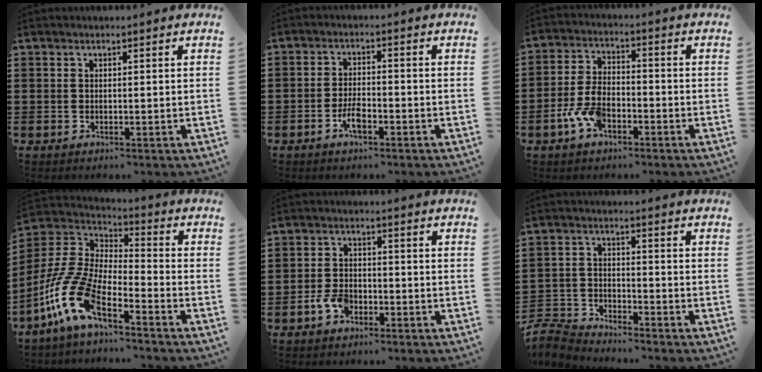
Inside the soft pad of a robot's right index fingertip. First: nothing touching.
{"total": 3.8, "force": [-1.9, 1.4, 2.9], "torque": [-0.064, 0.000, -0.039]}
{"total": 6.4, "force": [-3.1, 3.3, 4.5], "torque": [-0.116, 0.002, -0.067]}
{"total": 12.1, "force": [-8.2, 3.5, 8.1], "torque": [-0.218, -0.010, -0.176]}
{"total": 4.0, "force": [-2.3, 2.3, 2.4], "torque": [-0.064, 0.000, -0.048]}
{"total": 4.9, "force": [-4.8, 1.0, 0.4], "torque": [-0.036, -0.002, -0.105]}